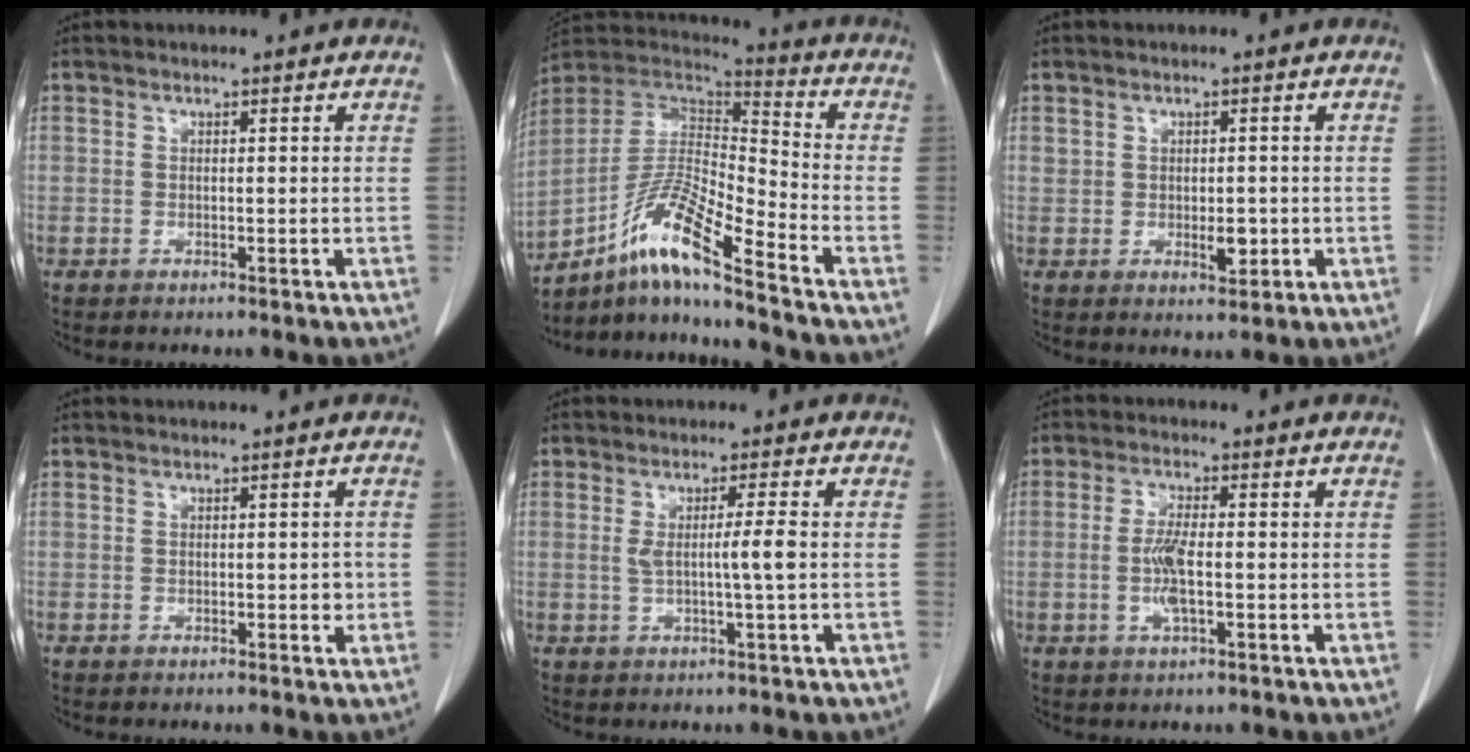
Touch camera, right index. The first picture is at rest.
{"total": 14.6, "force": [-9.7, 0.5, 10.8], "torque": [-0.210, 0.007, -0.178]}
{"total": 2.8, "force": [-0.2, 1.7, 2.2], "torque": [-0.033, -0.001, 0.005]}
{"total": 1.2, "force": [-0.2, 0.6, 1.0], "torque": [-0.011, 0.001, -0.001]}
{"total": 4.0, "force": [0.0, -0.6, 4.0], "torque": [-0.072, -0.005, 0.001]}
{"total": 4.7, "force": [-0.8, 0.9, 4.6], "torque": [-0.100, -0.007, -0.015]}